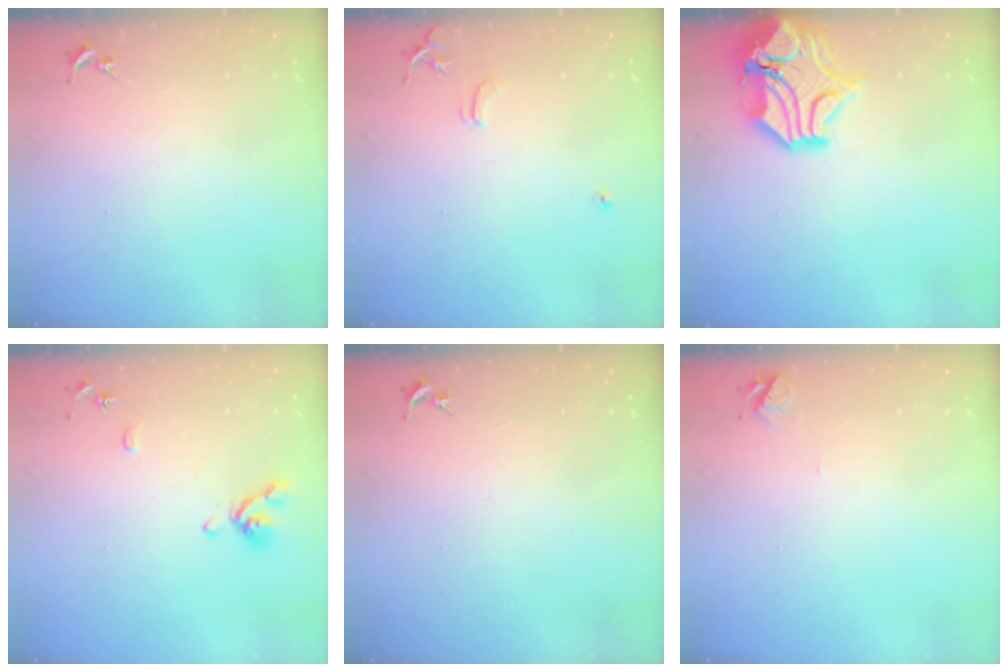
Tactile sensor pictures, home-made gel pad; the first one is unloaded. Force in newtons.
{"total": 7.9, "press": 7.9, "slide": 0.7}
{"total": 17.9, "press": 17.7, "slide": 2.6}
{"total": 9.9, "press": 9.8, "slide": 1.3}
{"total": 0.0}
{"total": 4.9, "press": 4.9, "slide": 0.5}